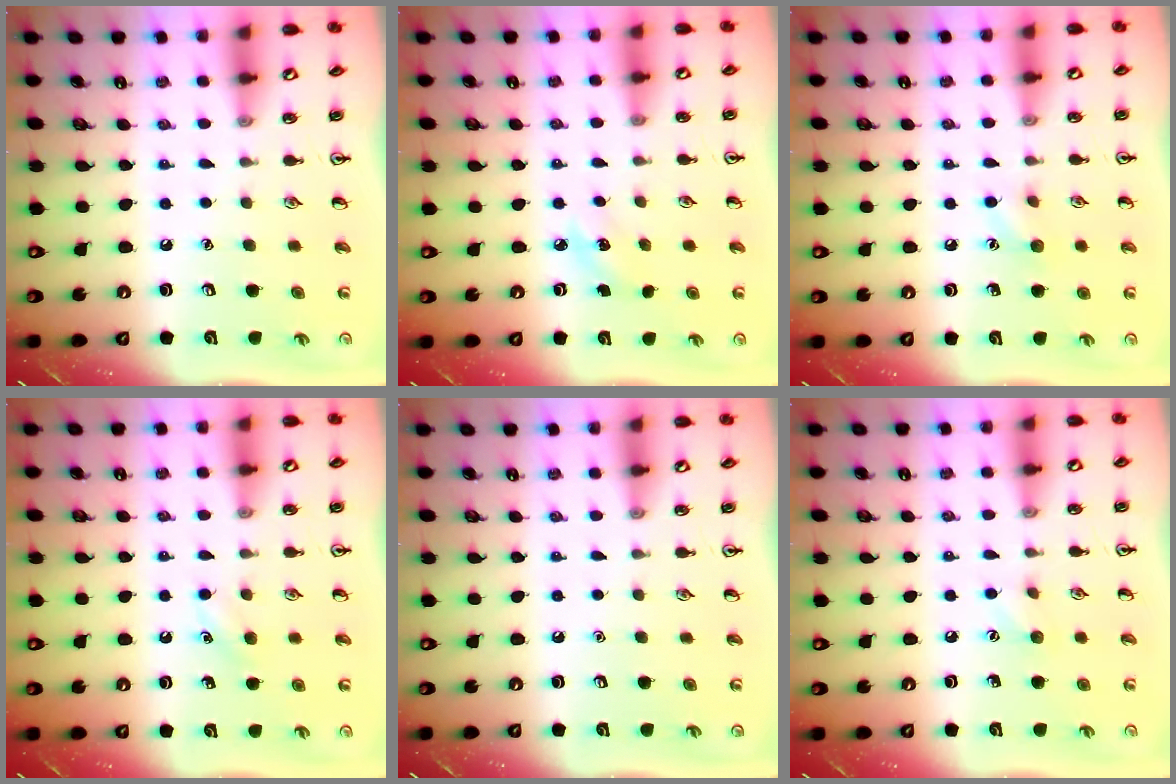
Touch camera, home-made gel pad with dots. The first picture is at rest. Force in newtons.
{"total": 4.8, "press": 4.6, "slide": 1.5}
{"total": 6.1, "press": 5.8, "slide": 1.8}
{"total": 4.3, "press": 4.1, "slide": 1.4}
{"total": 0.0}
{"total": 5.1, "press": 4.8, "slide": 1.5}